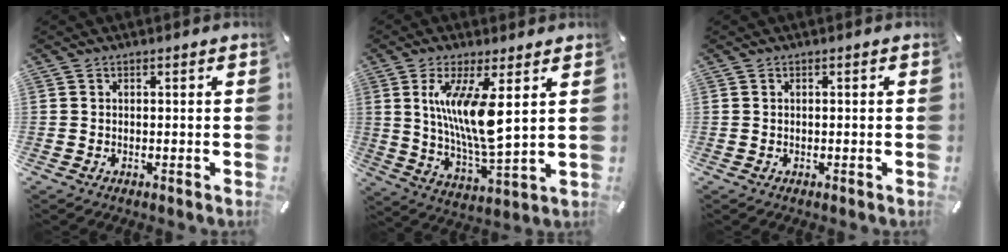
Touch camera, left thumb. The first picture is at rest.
{"total": 13.4, "force": [4.0, 3.5, 12.3], "torque": [-0.244, -0.028, 0.061]}
{"total": 0.0}